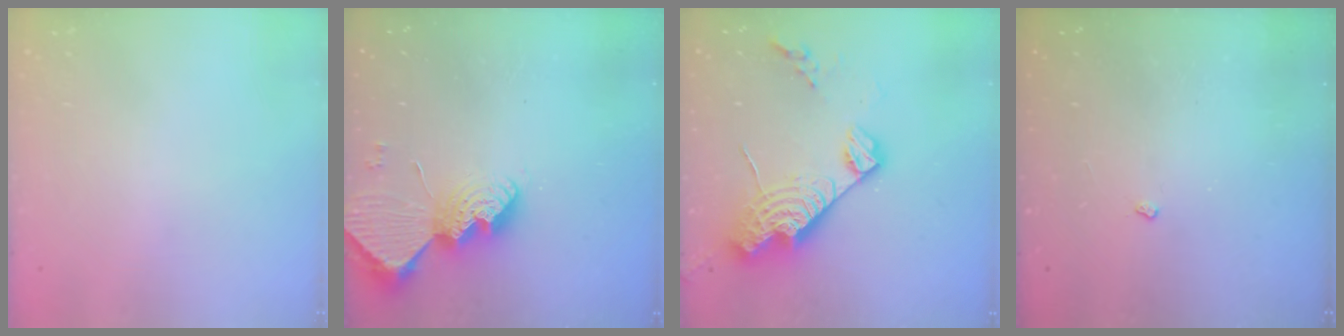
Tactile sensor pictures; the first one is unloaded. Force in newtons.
{"total": 13.0, "press": 12.9, "slide": 1.2}
{"total": 17.4, "press": 17.3, "slide": 1.7}
{"total": 2.4, "press": 2.3, "slide": 0.4}